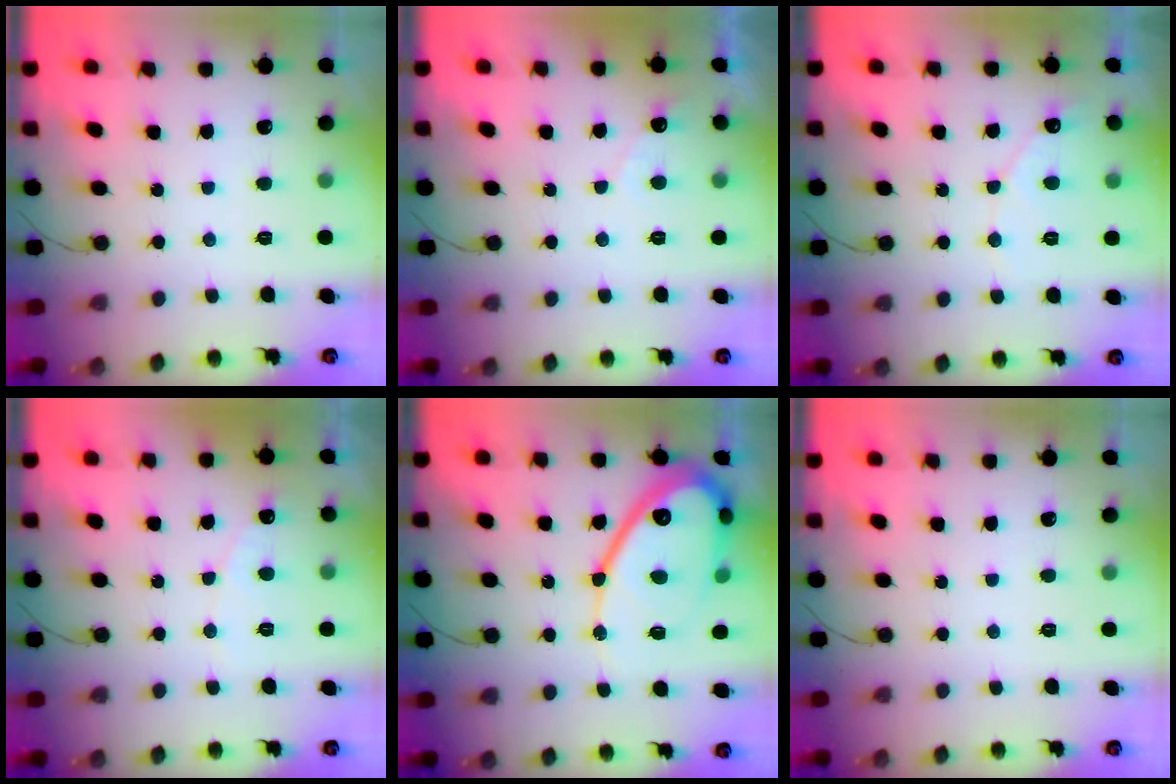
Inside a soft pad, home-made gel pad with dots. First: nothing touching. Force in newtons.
{"total": 4.0, "press": 4.0, "slide": 0.2}
{"total": 5.4, "press": 5.4, "slide": 0.4}
{"total": 3.1, "press": 3.1, "slide": 0.2}
{"total": 19.2, "press": 19.1, "slide": 1.8}
{"total": 0.0}